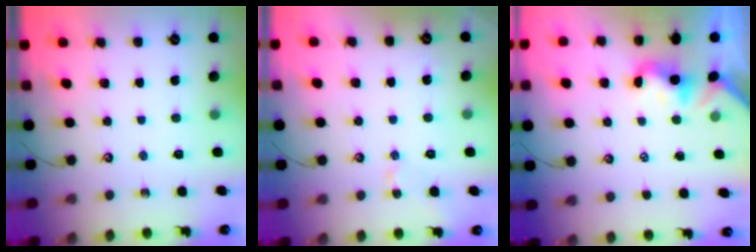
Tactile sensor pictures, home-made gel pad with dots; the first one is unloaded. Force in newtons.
{"total": 2.5, "press": 2.4, "slide": 0.7}
{"total": 2.0, "press": 2.0, "slide": 0.5}